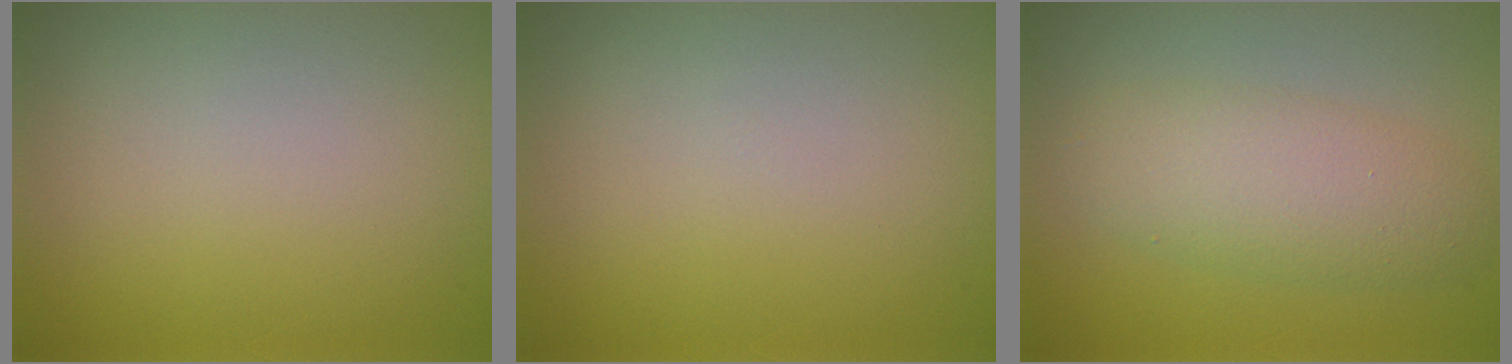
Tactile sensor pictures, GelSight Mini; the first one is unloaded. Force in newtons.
{"total": 0.0}
{"total": 4.3, "press": 4.3, "slide": 0.1}